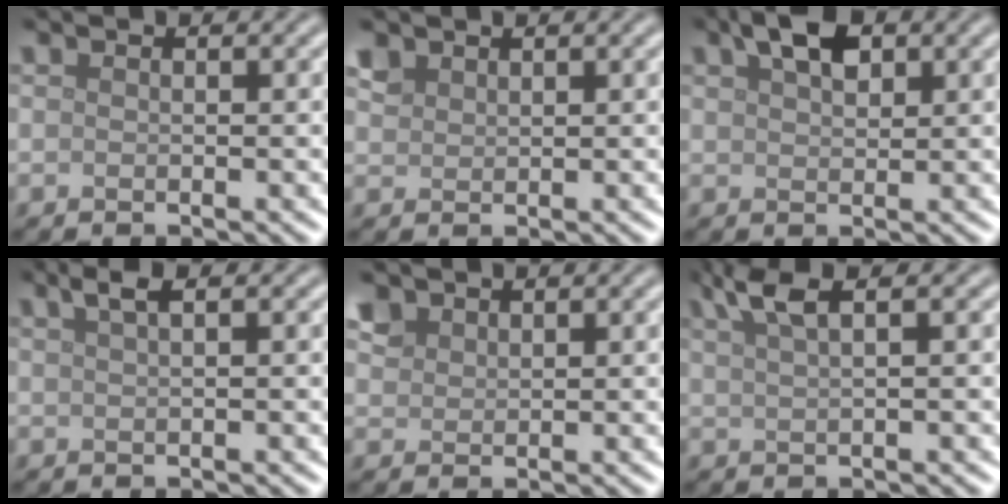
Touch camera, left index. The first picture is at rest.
{"total": 1.6, "force": [1.2, 1.0, 0.3], "torque": [-0.012, 0.005, 0.028]}
{"total": 3.5, "force": [1.9, 1.7, 2.3], "torque": [-0.043, 0.008, 0.035]}
{"total": 1.9, "force": [1.1, 0.5, 1.4], "torque": [-0.021, 0.005, 0.018]}
{"total": 2.0, "force": [1.4, 1.3, 0.5], "torque": [-0.017, 0.005, 0.030]}
{"total": 3.3, "force": [2.0, 0.9, 2.5], "torque": [-0.034, 0.012, 0.037]}